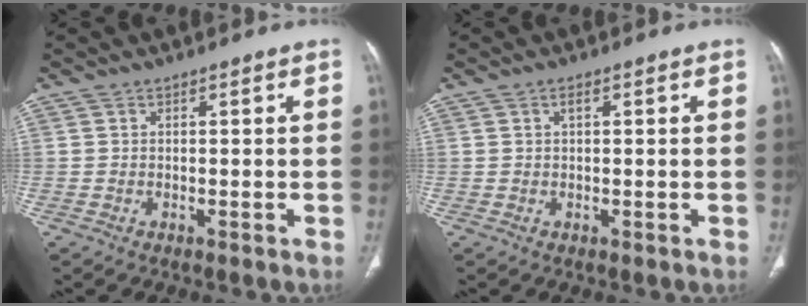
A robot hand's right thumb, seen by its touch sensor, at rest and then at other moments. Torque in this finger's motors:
{"motor_torque": [-0.05, -0.19, 0.41, 0.12, 0.02]}